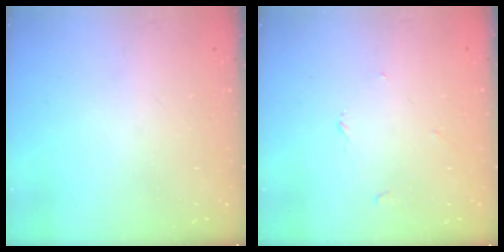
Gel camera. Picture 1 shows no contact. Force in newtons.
{"total": 2.5, "press": 2.5, "slide": 0.3}